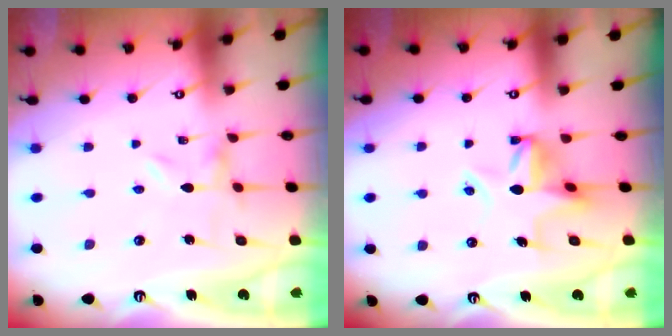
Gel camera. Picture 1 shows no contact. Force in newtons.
{"total": 7.7, "press": 7.7, "slide": 1.1}